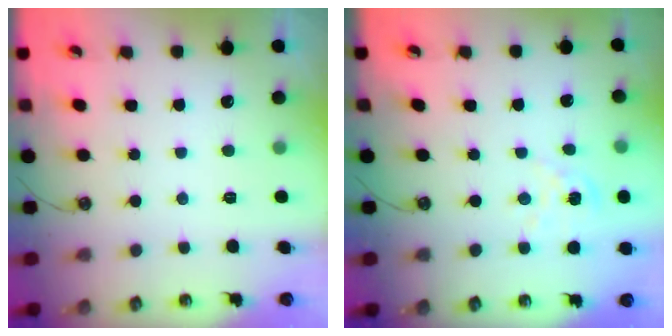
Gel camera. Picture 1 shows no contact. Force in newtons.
{"total": 2.3, "press": 2.3, "slide": 0.3}